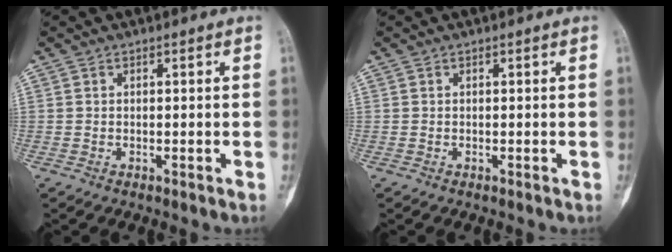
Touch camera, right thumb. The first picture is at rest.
{"total": 0.0}